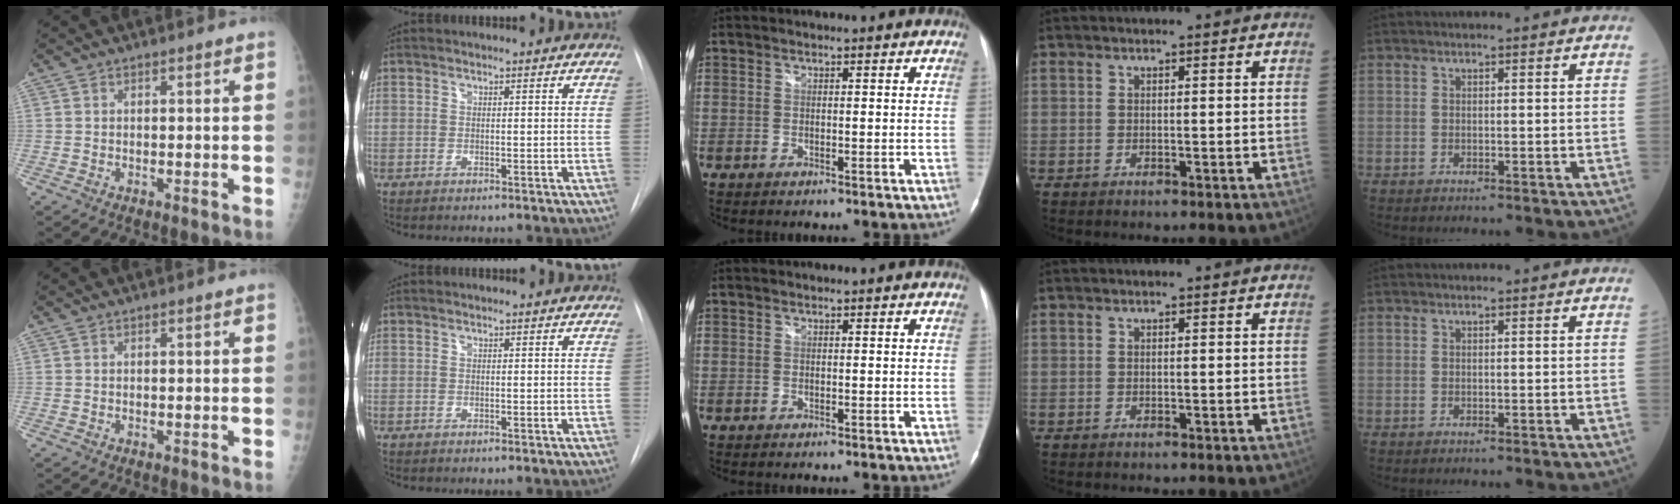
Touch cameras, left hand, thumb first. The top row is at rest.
{}